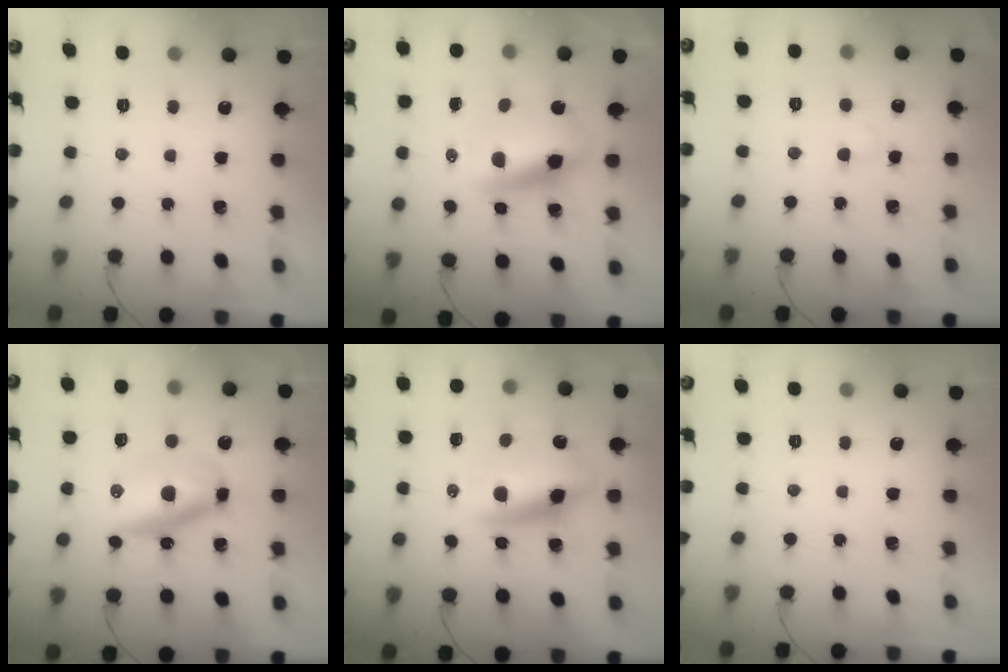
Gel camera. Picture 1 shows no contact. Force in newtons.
{"total": 10.1, "press": 9.7, "slide": 2.7}
{"total": 1.8, "press": 1.5, "slide": 1.0}
{"total": 7.9, "press": 7.6, "slide": 2.2}
{"total": 11.8, "press": 11.5, "slide": 2.8}
{"total": 0.0}